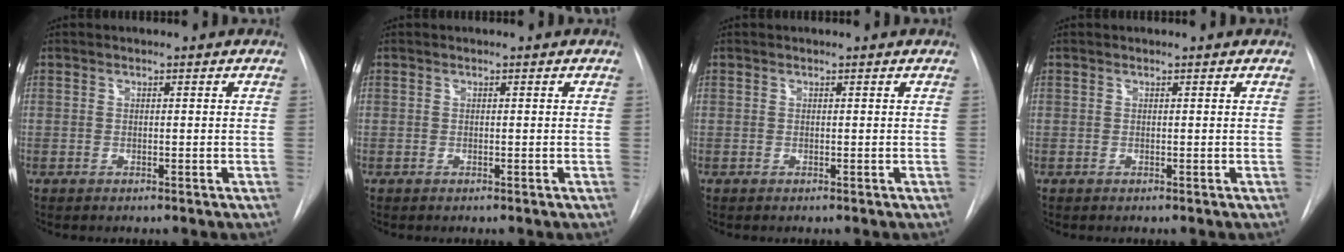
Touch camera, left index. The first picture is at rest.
{"total": 0.0}
{"total": 0.0}
{"total": 0.0}